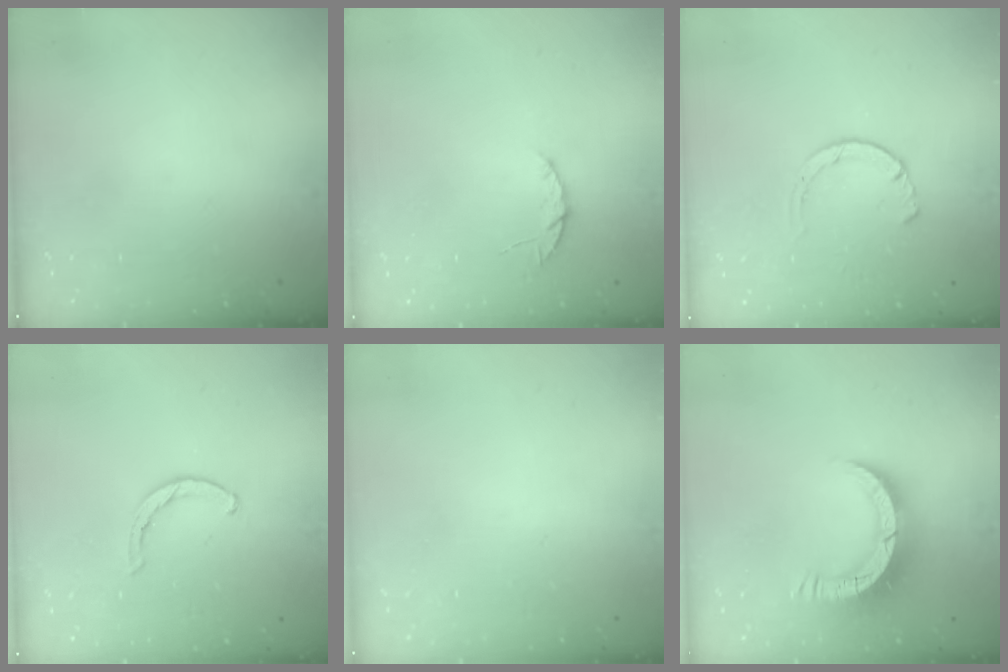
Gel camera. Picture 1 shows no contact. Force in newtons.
{"total": 4.2, "press": 4.2, "slide": 0.5}
{"total": 1.2, "press": 1.2, "slide": 0.3}
{"total": 1.8, "press": 1.8, "slide": 0.3}
{"total": 2.4, "press": 2.4, "slide": 0.2}
{"total": 10.6, "press": 10.5, "slide": 1.4}